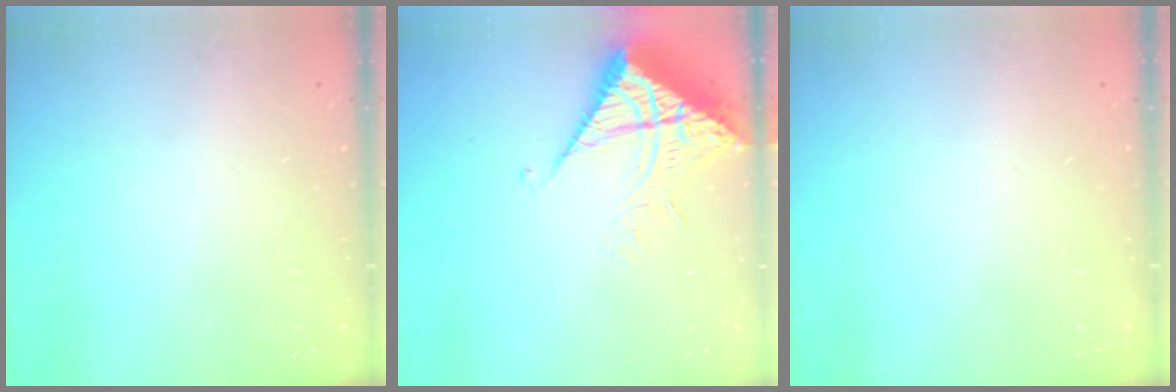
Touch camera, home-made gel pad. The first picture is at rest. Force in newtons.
{"total": 9.1, "press": 9.1, "slide": 0.9}
{"total": 0.0}